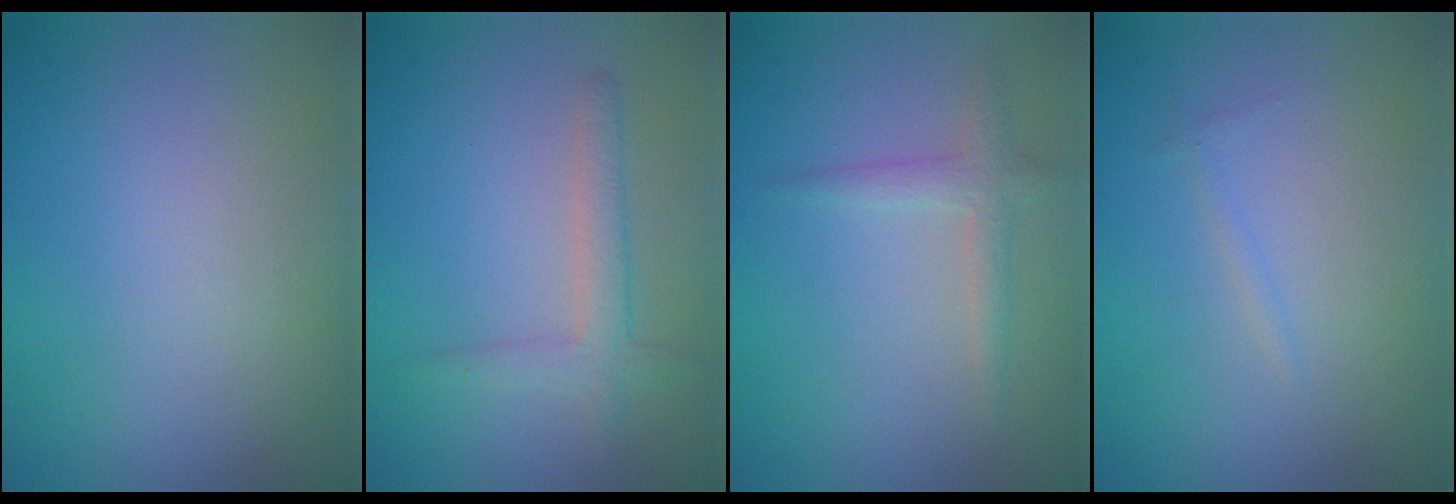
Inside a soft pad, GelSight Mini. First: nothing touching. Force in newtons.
{"total": 2.1, "press": 2.1, "slide": 0.1}
{"total": 1.7, "press": 1.7, "slide": 0.1}
{"total": 0.5, "press": 0.5, "slide": 0.0}